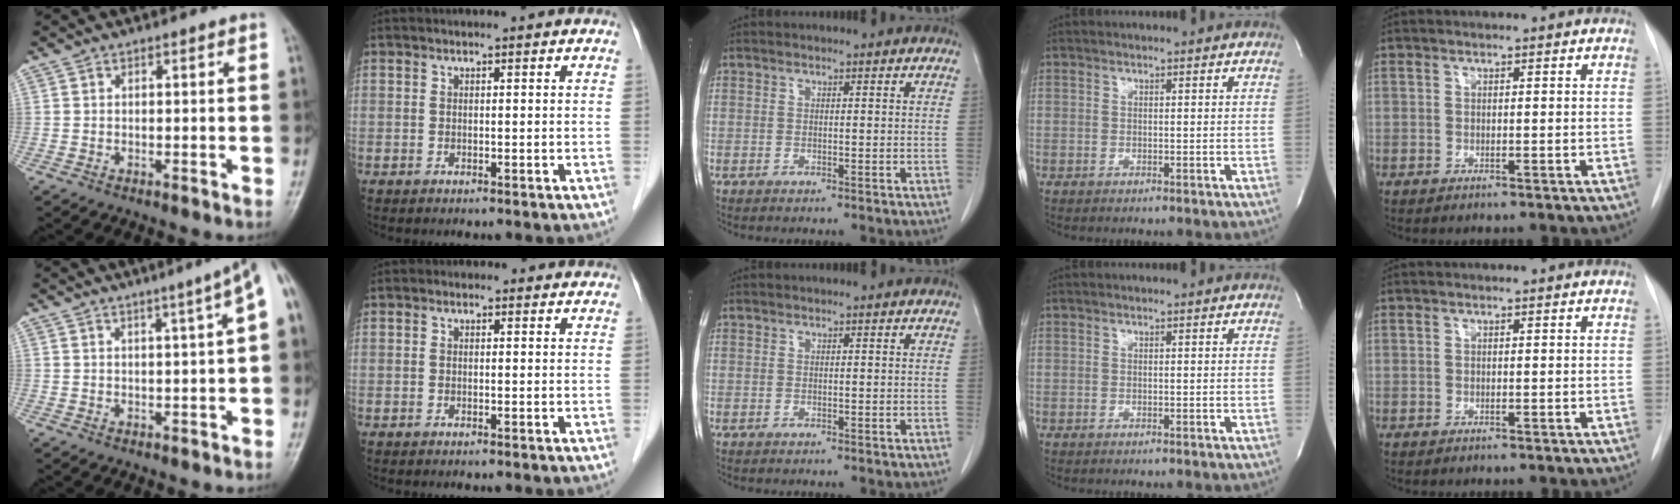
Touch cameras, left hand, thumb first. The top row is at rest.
{"thumb": {"total": 5.6, "force": [1.6, 0.4, 5.3], "torque": [-0.064, 0.017, 0.015]}, "index": {"total": 0.9, "force": [0.4, 0.7, 0.3], "torque": [-0.006, 0.004, -0.001]}}